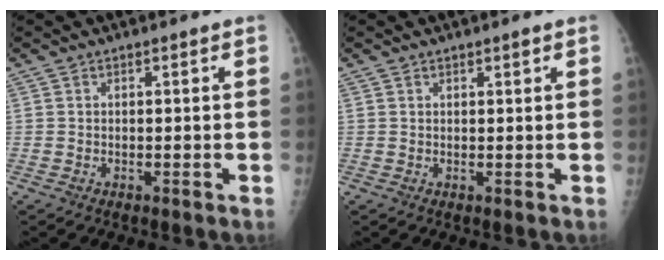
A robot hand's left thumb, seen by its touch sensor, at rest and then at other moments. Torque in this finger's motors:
{"motor_torque": [-0.02, 0.14, -0.15, -0.09, 0.01]}